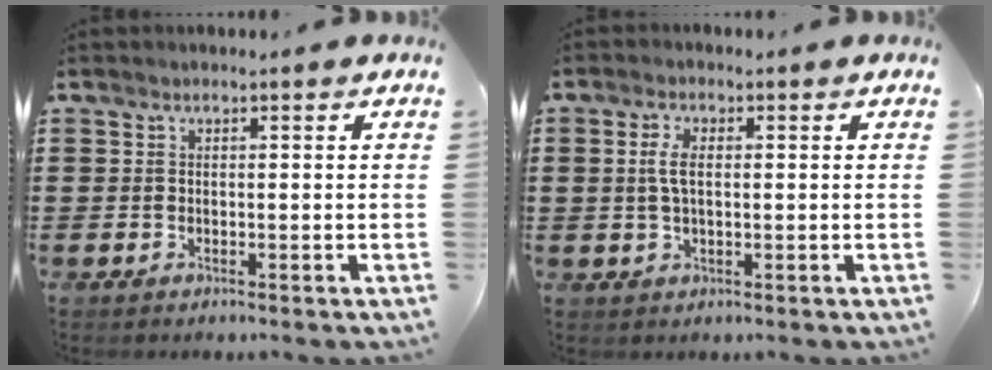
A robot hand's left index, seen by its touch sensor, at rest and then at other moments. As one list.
[{"total": 3.8, "force": [0.5, 1.7, 3.4], "torque": [-0.085, 0.002, 0.002]}]